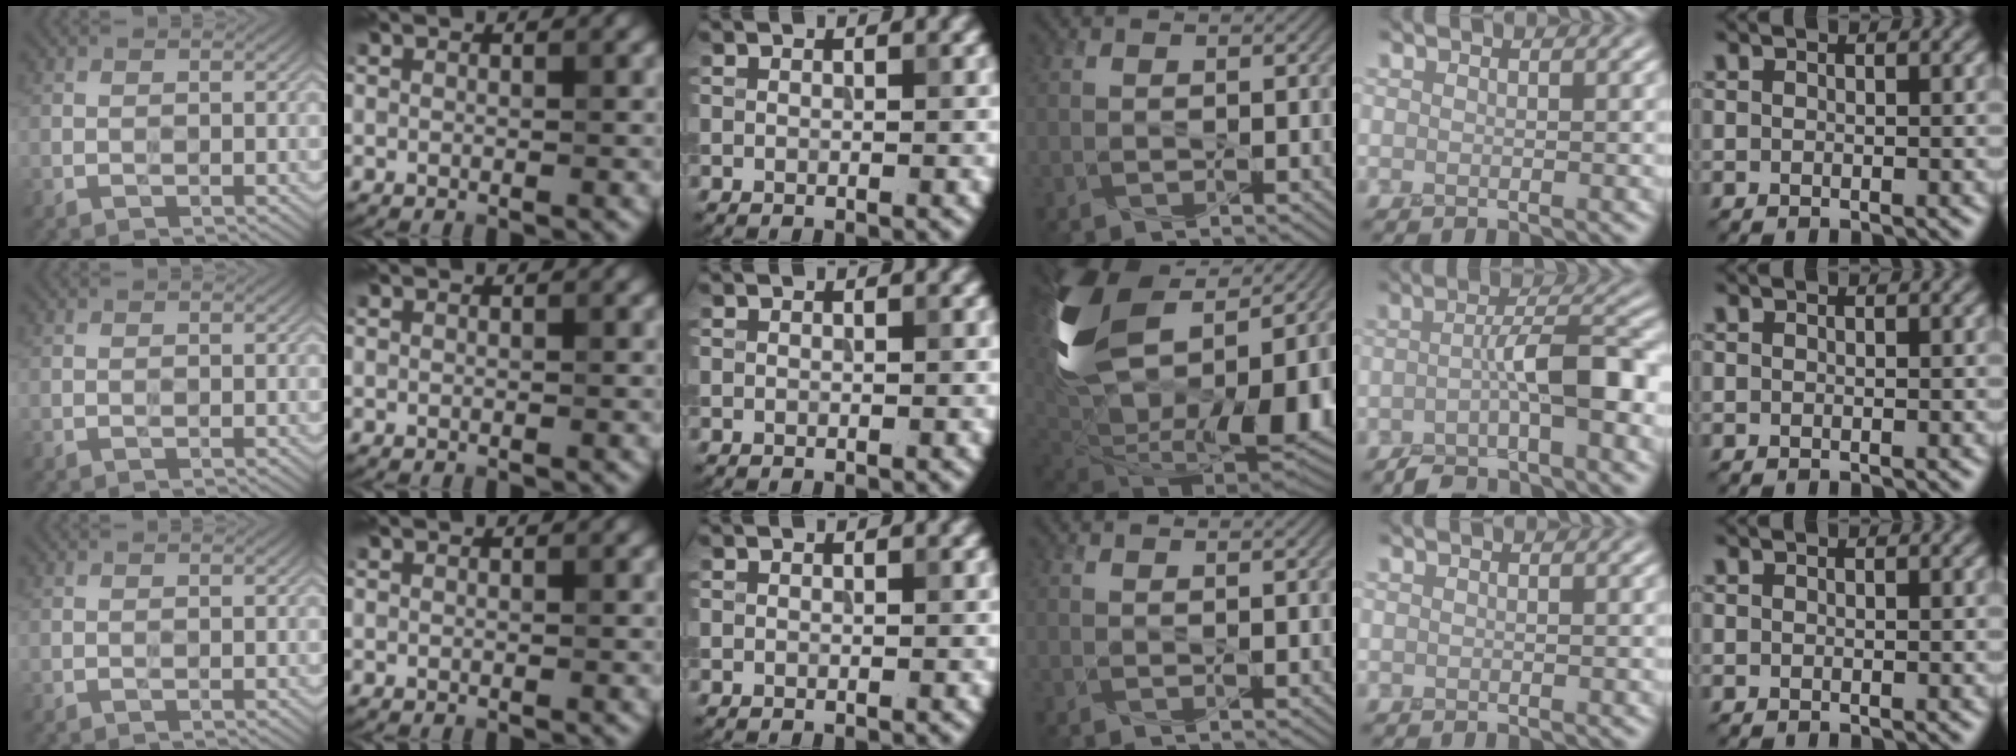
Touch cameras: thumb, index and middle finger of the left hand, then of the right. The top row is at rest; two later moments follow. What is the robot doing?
{"motion": "squeeze", "object": "paper clamp"}